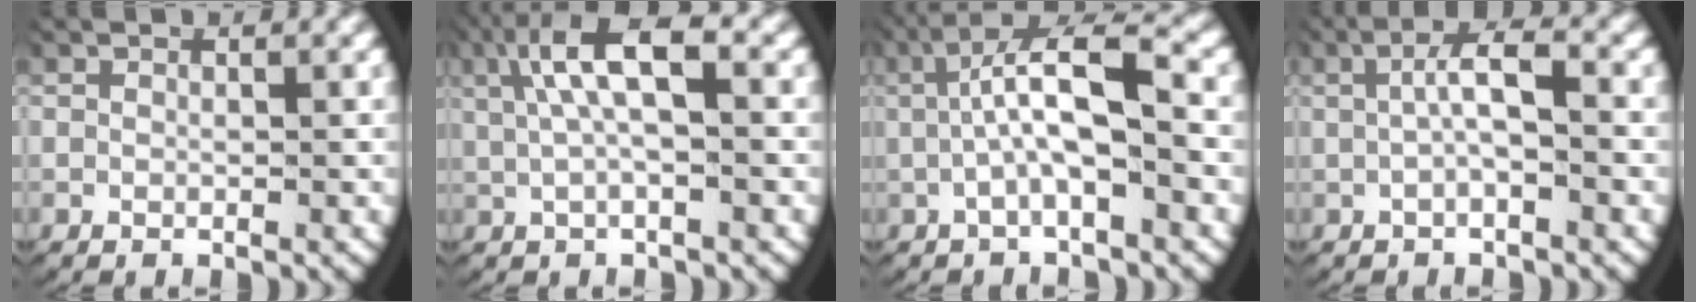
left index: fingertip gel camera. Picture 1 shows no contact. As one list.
[{"total": 6.3, "force": [1.9, 2.4, 5.5], "torque": [-0.100, 0.018, 0.028]}, {"total": 6.2, "force": [0.0, 2.3, 5.7], "torque": [-0.097, 0.006, -0.003]}, {"total": 3.2, "force": [0.1, 0.9, 3.1], "torque": [-0.050, 0.011, -0.003]}]